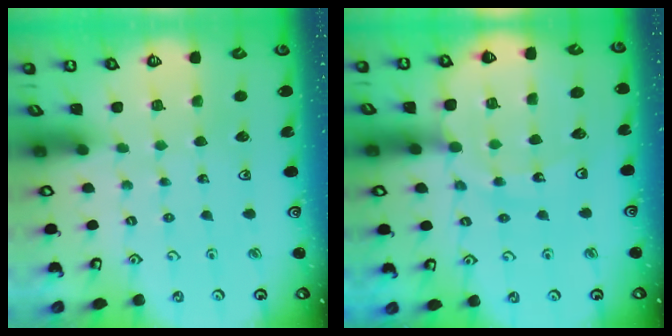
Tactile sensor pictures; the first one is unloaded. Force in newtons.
{"total": 12.3, "press": 12.1, "slide": 1.7}